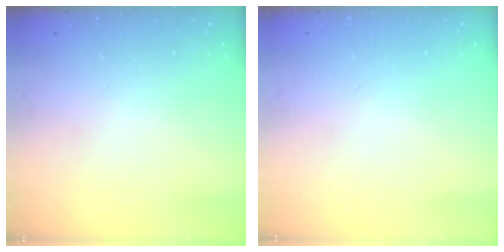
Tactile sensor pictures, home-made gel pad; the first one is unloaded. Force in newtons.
{"total": 0.0}